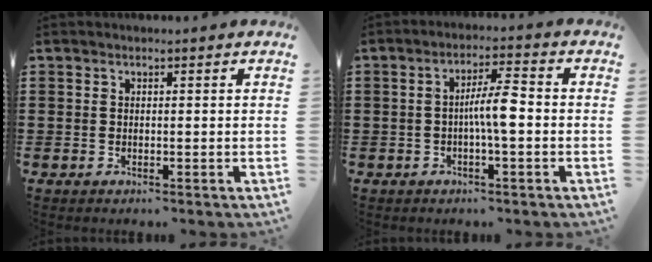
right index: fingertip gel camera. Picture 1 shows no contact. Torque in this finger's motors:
{"motor_torque": [1.19, -0.40, 0.47, 0.15]}